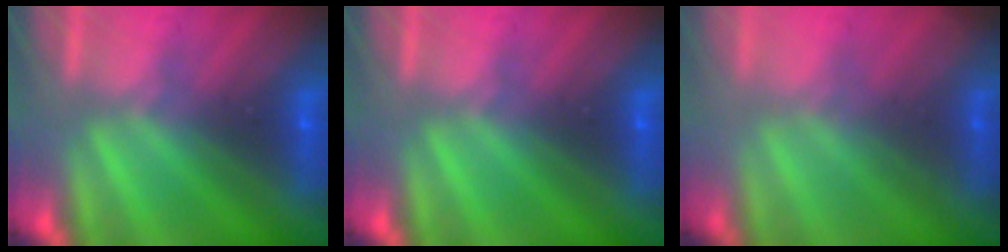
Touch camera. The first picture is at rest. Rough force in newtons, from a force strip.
{"total": 0.0}
{"total": 1.8}